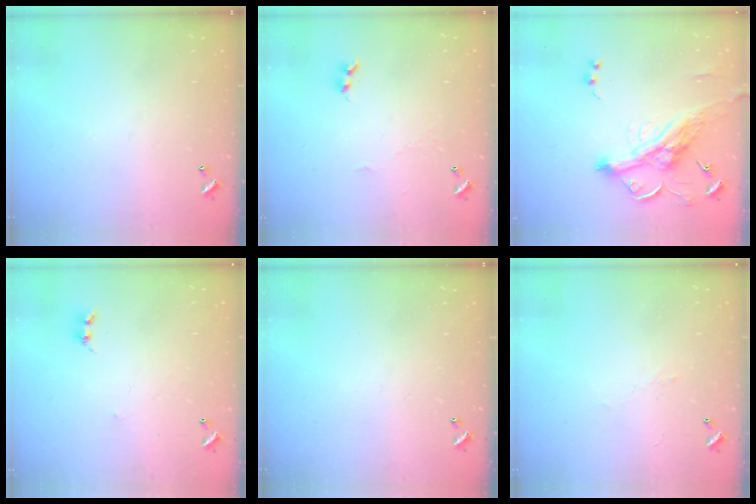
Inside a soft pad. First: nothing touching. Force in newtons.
{"total": 3.2, "press": 3.2, "slide": 0.6}
{"total": 5.2, "press": 4.9, "slide": 1.6}
{"total": 2.9, "press": 2.8, "slide": 0.4}
{"total": 0.0}
{"total": 2.0, "press": 1.9, "slide": 0.7}